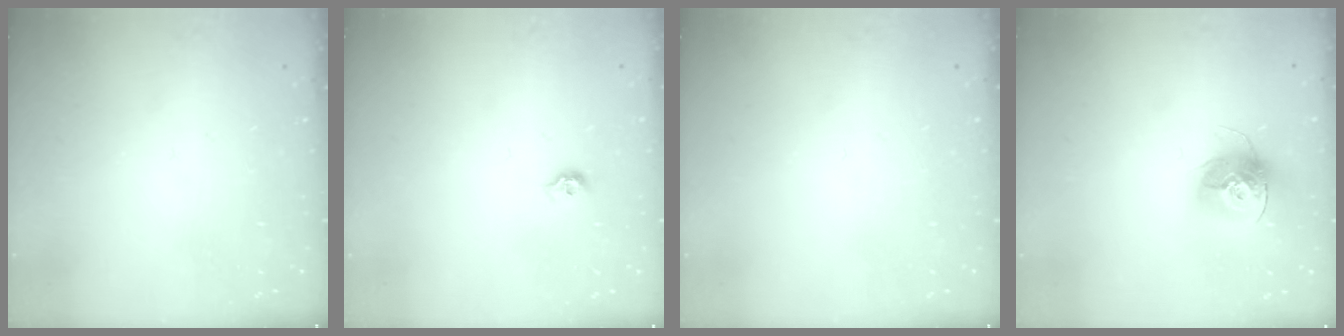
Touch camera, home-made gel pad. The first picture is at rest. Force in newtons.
{"total": 5.8, "press": 5.8, "slide": 0.8}
{"total": 0.0}
{"total": 14.4, "press": 14.4, "slide": 1.3}